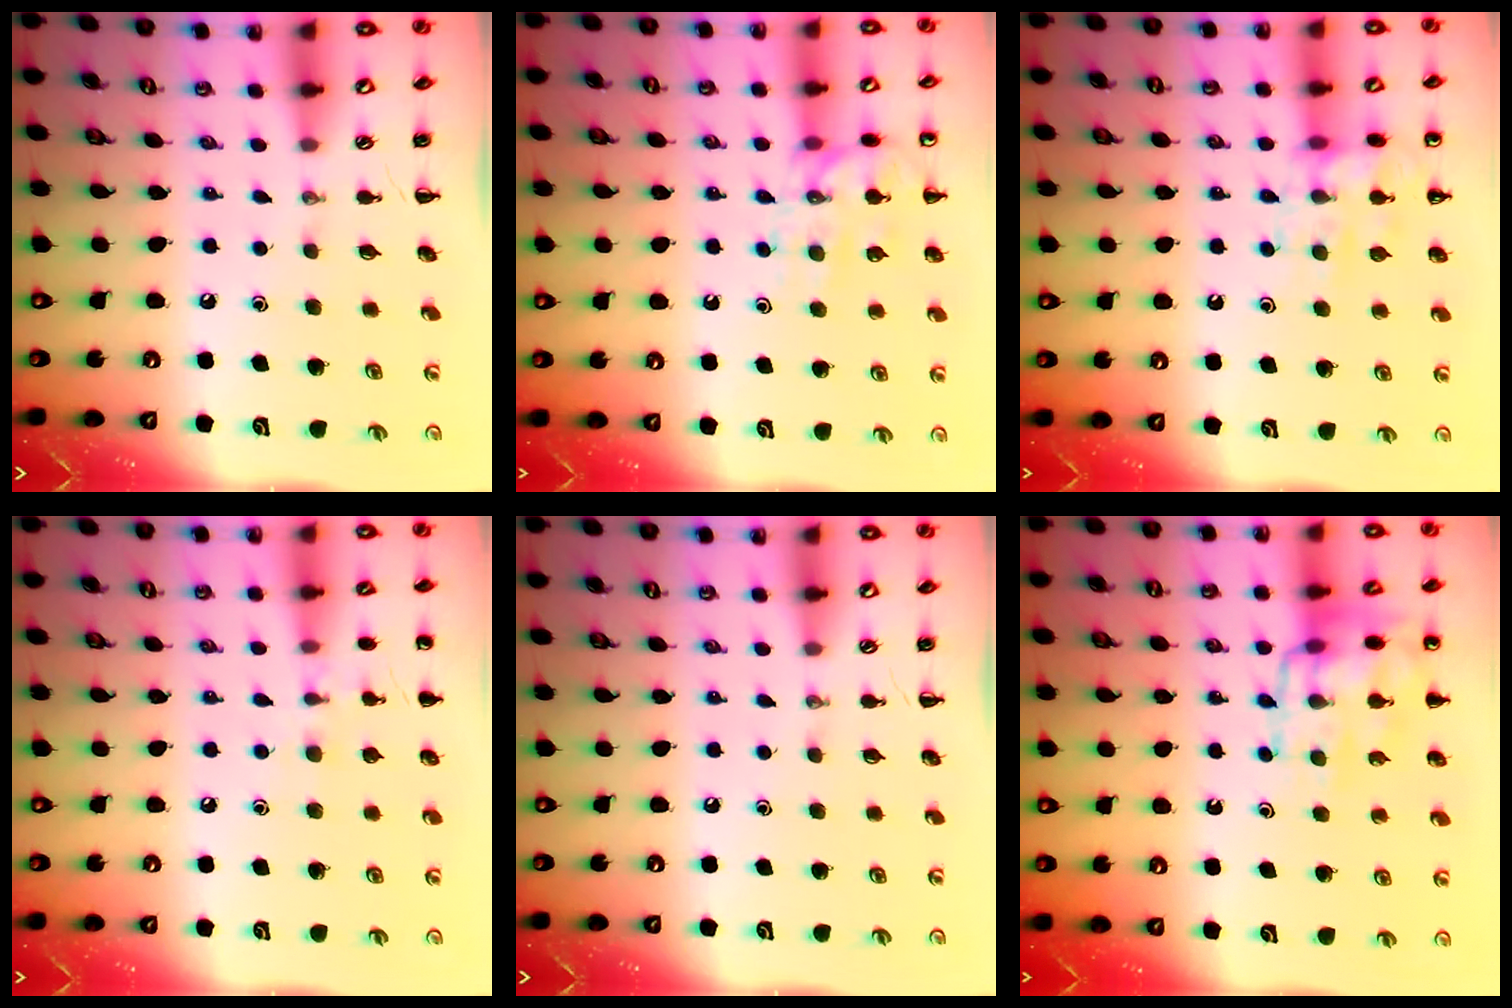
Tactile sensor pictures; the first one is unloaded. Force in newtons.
{"total": 13.9, "press": 13.9, "slide": 1.3}
{"total": 11.6, "press": 11.6, "slide": 0.7}
{"total": 5.9, "press": 5.6, "slide": 1.8}
{"total": 0.0}
{"total": 15.4, "press": 15.2, "slide": 1.9}